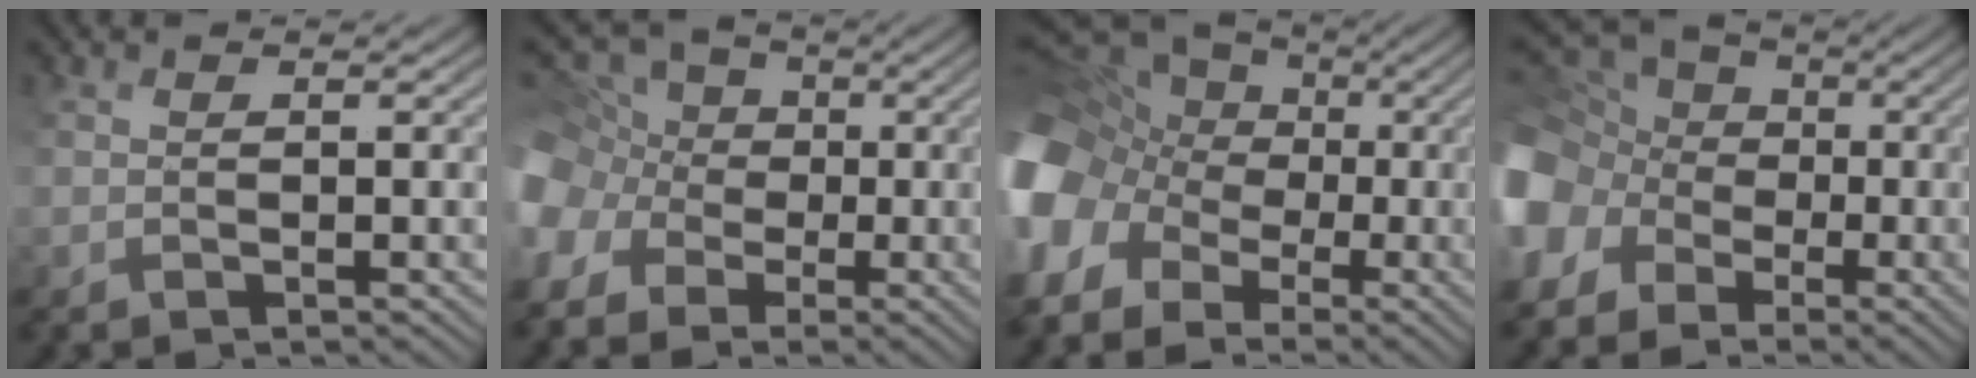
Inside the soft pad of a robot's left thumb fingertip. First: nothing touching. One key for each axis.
{"total": 11.2, "fx": -3.9, "fy": 9.8, "fz": 3.6, "tx": -0.160, "ty": -0.013, "tz": -0.086}
{"total": 14.4, "fx": -3.9, "fy": 12.1, "fz": 6.9, "tx": -0.240, "ty": -0.018, "tz": -0.075}
{"total": 13.2, "fx": -4.4, "fy": 11.3, "fz": 5.3, "tx": -0.199, "ty": -0.016, "tz": -0.089}